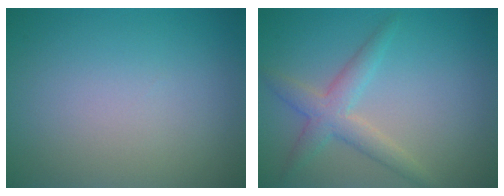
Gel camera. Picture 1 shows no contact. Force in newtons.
{"total": 3.1, "press": 3.1, "slide": 0.0}